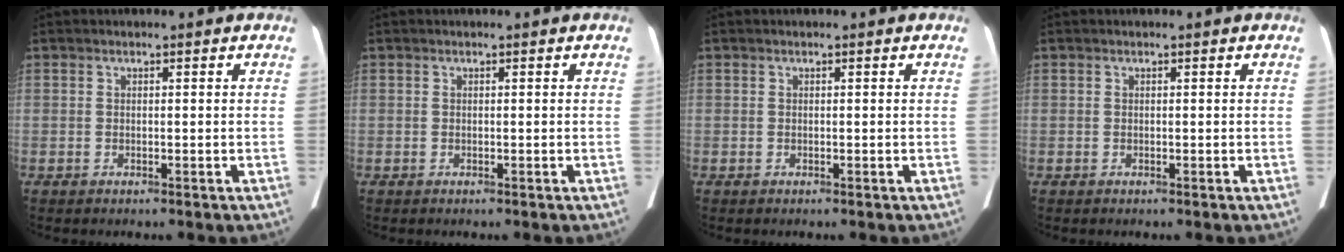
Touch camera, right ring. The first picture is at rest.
{"total": 0.0}
{"total": 0.0}
{"total": 0.0}